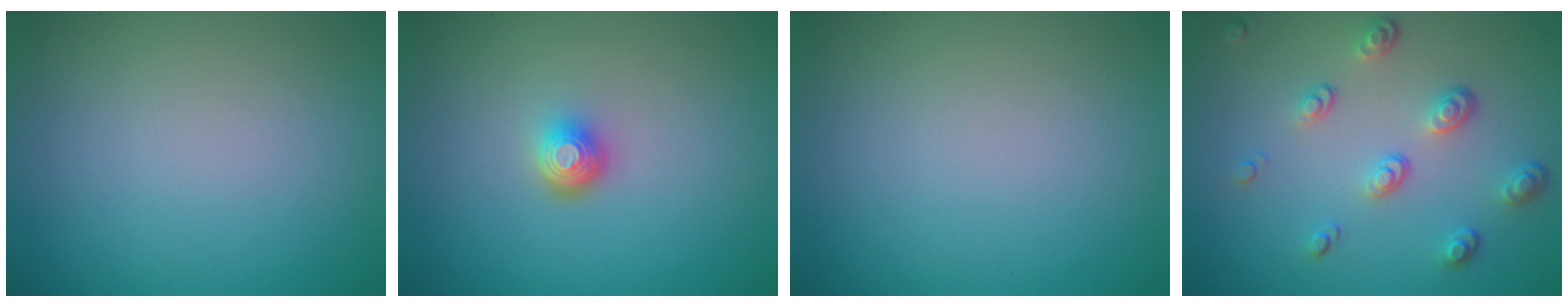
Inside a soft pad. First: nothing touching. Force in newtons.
{"total": 2.0, "press": 1.4, "slide": 1.4}
{"total": 0.0}
{"total": 3.5, "press": 2.5, "slide": 2.4}